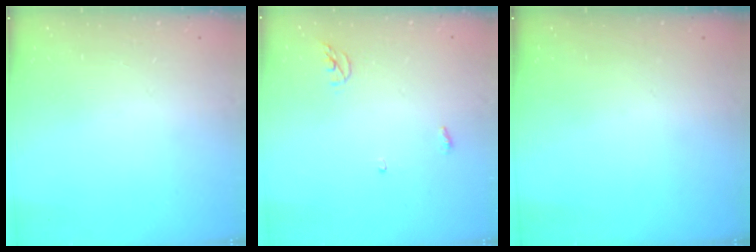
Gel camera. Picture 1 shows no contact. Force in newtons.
{"total": 3.5, "press": 3.5, "slide": 0.3}
{"total": 0.0}